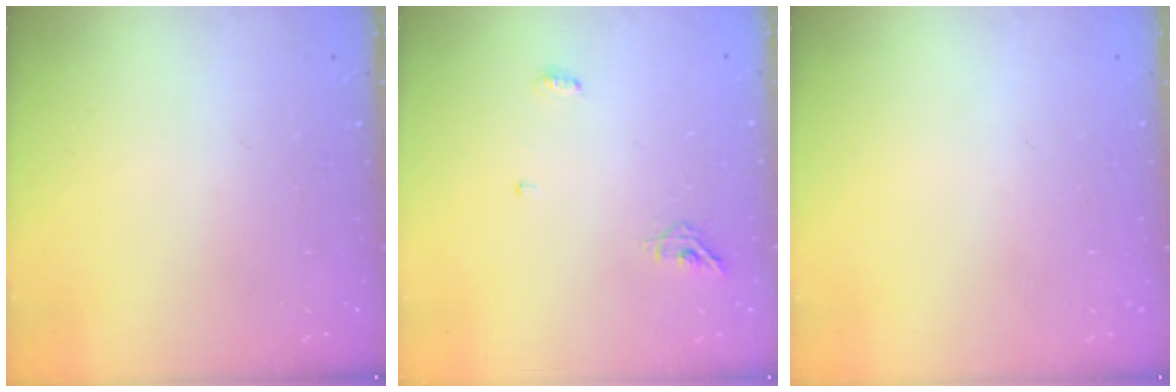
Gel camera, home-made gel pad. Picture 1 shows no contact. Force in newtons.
{"total": 4.9, "press": 4.8, "slide": 1.0}
{"total": 0.0}